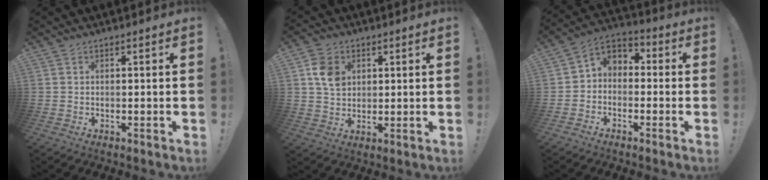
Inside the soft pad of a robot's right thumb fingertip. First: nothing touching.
{"total": 8.9, "force": [2.8, 6.9, 4.7], "torque": [-0.064, 0.004, 0.056]}
{"total": 5.3, "force": [-2.4, 4.3, 1.9], "torque": [-0.030, 0.016, -0.041]}